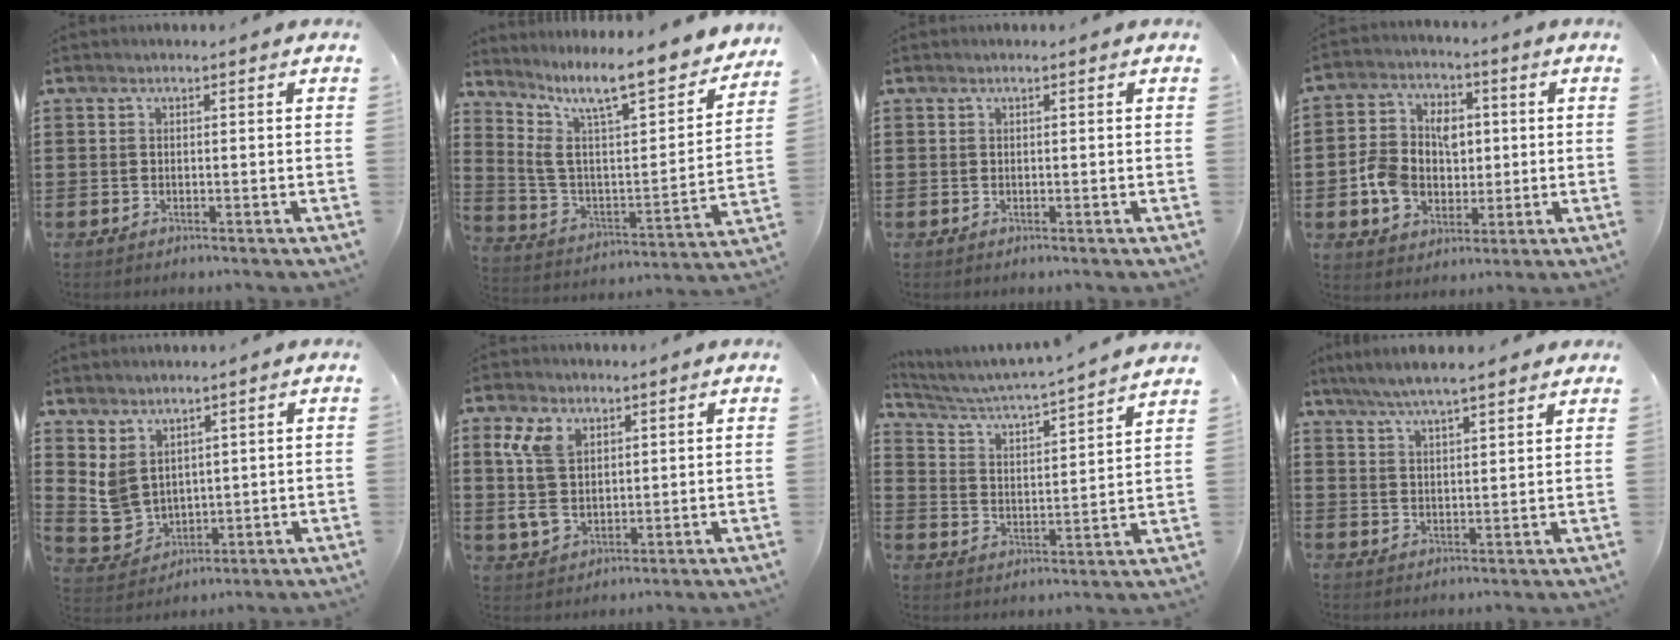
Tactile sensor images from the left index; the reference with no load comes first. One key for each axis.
{"total": 11.5, "fx": 9.2, "fy": 2.2, "fz": 6.4, "tx": -0.151, "ty": -0.069, "tz": 0.151}
{"total": 0.0}
{"total": 8.4, "fx": -0.6, "fy": 6.8, "fz": 4.9, "tx": -0.123, "ty": 0.018, "tz": -0.012}
{"total": 5.6, "fx": 2.4, "fy": 4.5, "fz": 2.3, "tx": -0.072, "ty": -0.003, "tz": 0.048}
{"total": 8.0, "fx": 2.5, "fy": 5.2, "fz": 5.5, "tx": -0.138, "ty": 0.008, "tz": 0.045}
{"total": 3.1, "fx": 2.9, "fy": -0.3, "fz": 1.2, "tx": -0.042, "ty": -0.036, "tz": 0.036}
{"total": 5.1, "fx": 4.3, "fy": 0.5, "fz": 2.7, "tx": -0.063, "ty": -0.010, "tz": 0.075}